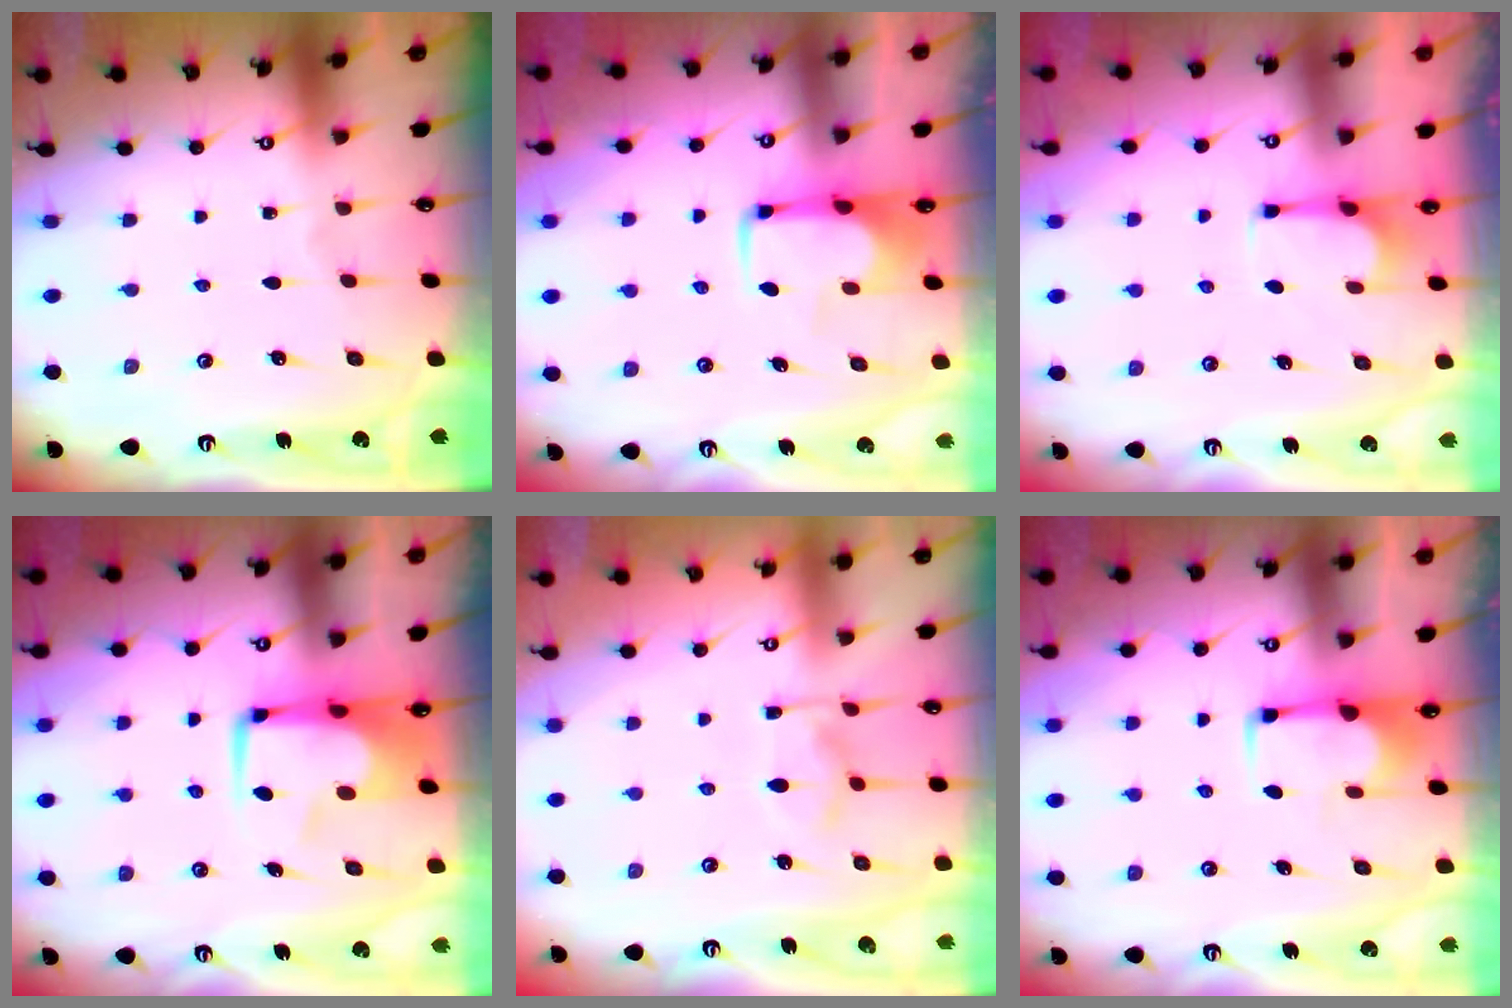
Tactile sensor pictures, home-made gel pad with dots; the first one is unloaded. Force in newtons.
{"total": 2.0, "press": 2.0, "slide": 0.4}
{"total": 3.0, "press": 2.9, "slide": 0.6}
{"total": 6.5, "press": 6.5, "slide": 0.9}
{"total": 9.3, "press": 9.2, "slide": 1.2}
{"total": 1.1, "press": 1.1, "slide": 0.0}